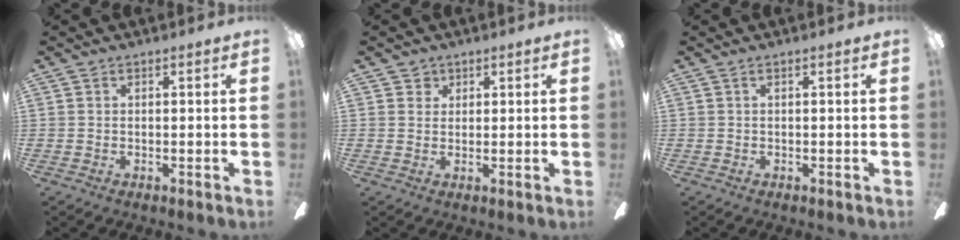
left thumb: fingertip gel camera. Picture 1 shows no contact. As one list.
[{"total": 2.5, "force": [1.4, 2.1, 0.2], "torque": [-0.001, 0.002, 0.025]}, {"total": 0.0}]